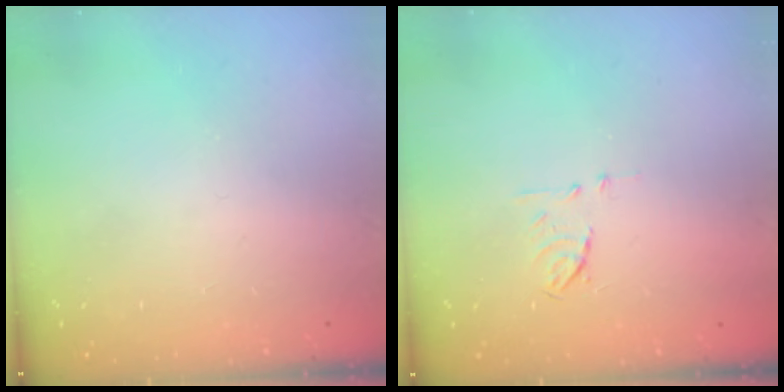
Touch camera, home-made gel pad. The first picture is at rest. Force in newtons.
{"total": 5.8, "press": 5.7, "slide": 1.1}